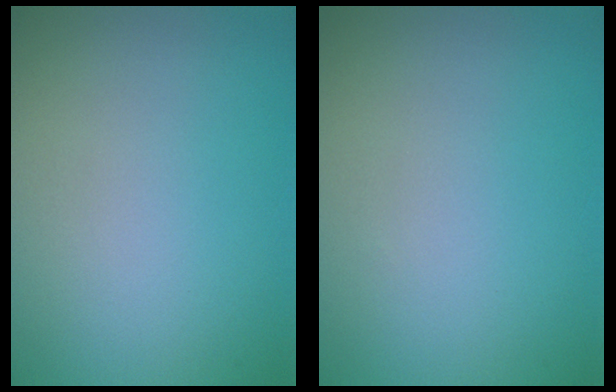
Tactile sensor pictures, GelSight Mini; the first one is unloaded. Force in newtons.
{"total": 0.0}